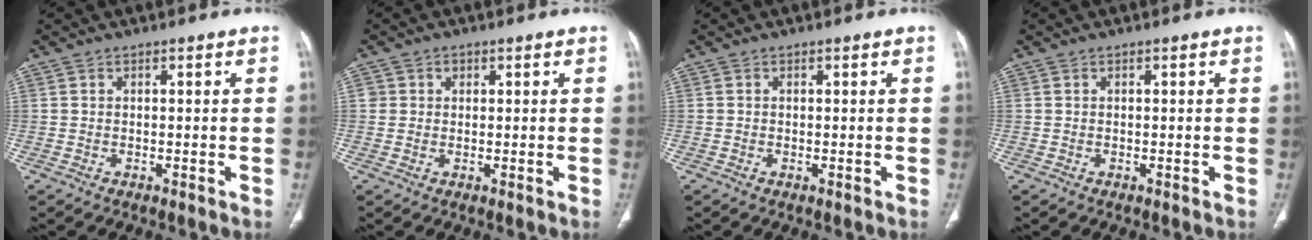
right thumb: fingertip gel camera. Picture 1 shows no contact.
{"total": 1.9, "force": [0.6, 1.8, 0.3], "torque": [0.012, 0.001, 0.005]}
{"total": 0.0}
{"total": 0.0}